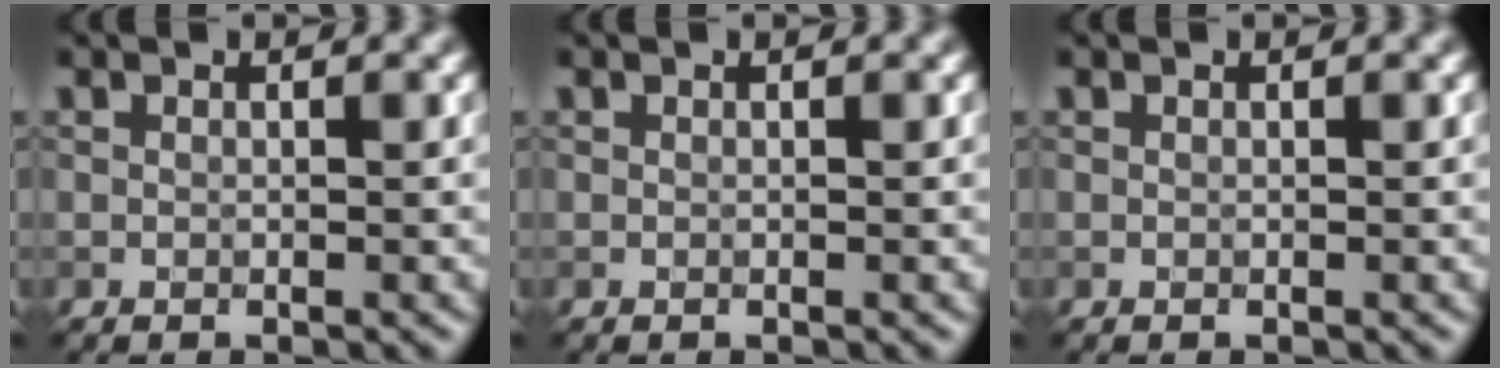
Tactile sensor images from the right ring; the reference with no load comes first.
{"total": 0.0}
{"total": 0.0}